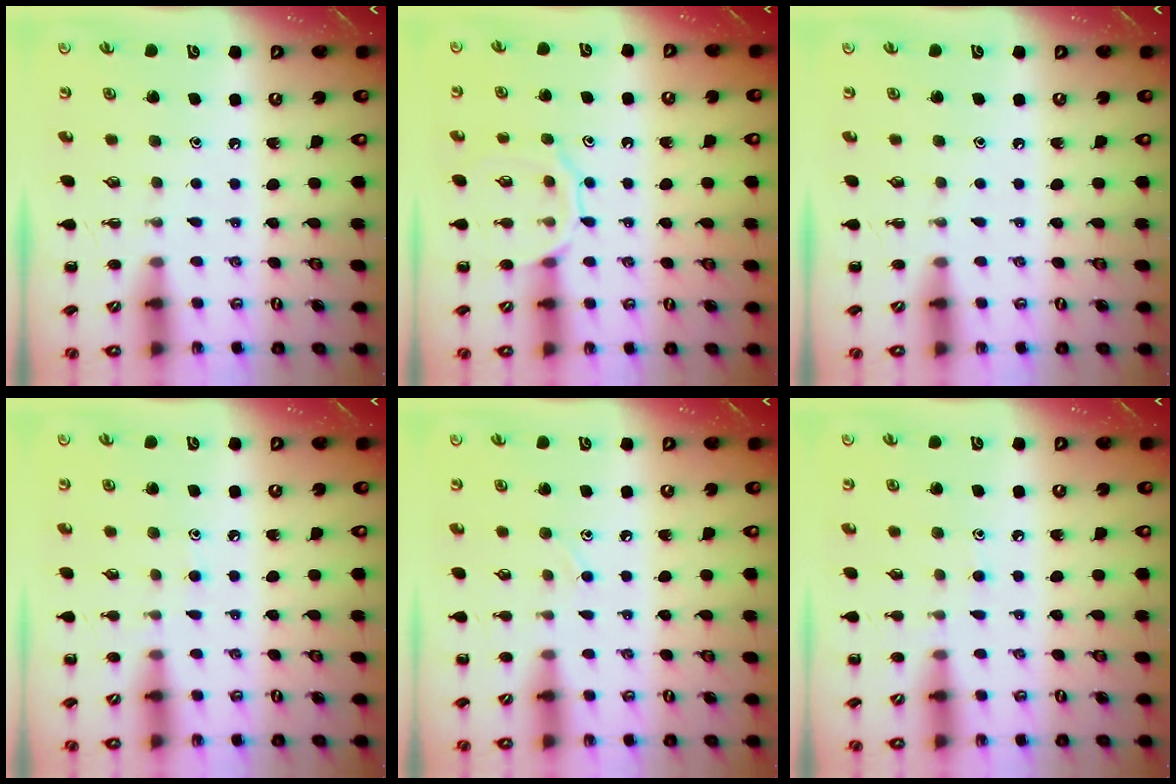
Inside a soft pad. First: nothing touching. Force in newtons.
{"total": 10.5, "press": 10.5, "slide": 0.7}
{"total": 0.0}
{"total": 6.2, "press": 5.8, "slide": 2.3}
{"total": 7.1, "press": 6.6, "slide": 2.5}
{"total": 6.2, "press": 5.8, "slide": 2.3}